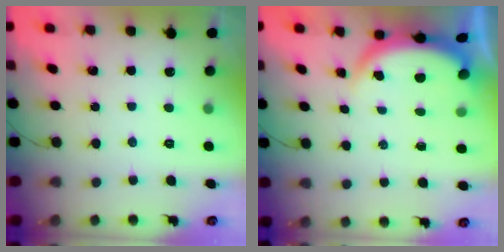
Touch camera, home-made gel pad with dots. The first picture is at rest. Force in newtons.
{"total": 3.9, "press": 3.9, "slide": 0.2}